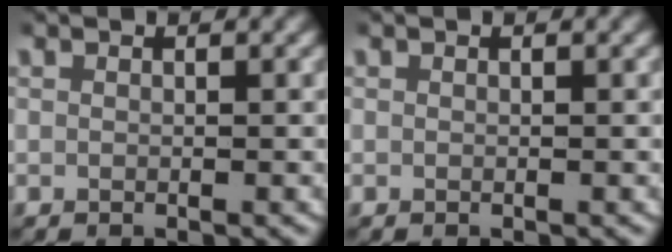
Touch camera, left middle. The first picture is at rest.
{"total": 0.0}